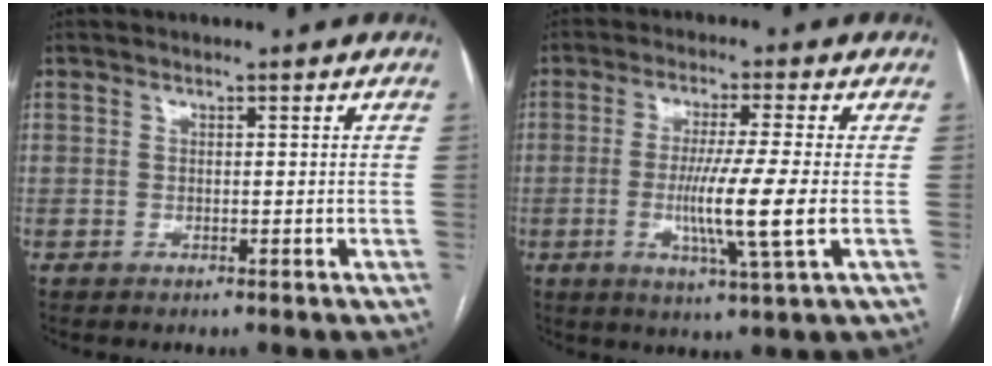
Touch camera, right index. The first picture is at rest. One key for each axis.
{"total": 9.5, "fx": -1.4, "fy": -1.0, "fz": 9.4, "tx": -0.174, "ty": -0.024, "tz": -0.029}